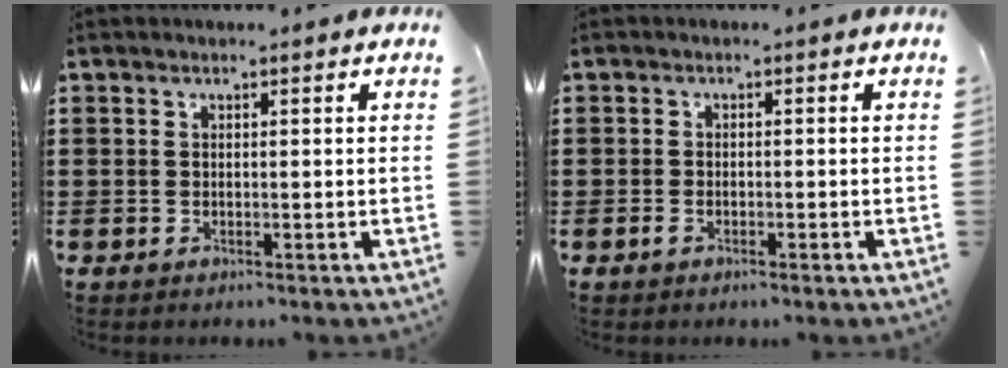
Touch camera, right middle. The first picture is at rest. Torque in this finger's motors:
{"motor_torque": [0.01, 0.00, 0.01, -0.01]}